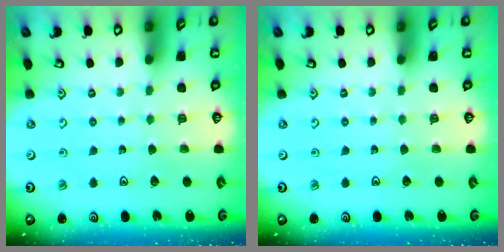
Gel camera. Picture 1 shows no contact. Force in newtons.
{"total": 0.0}